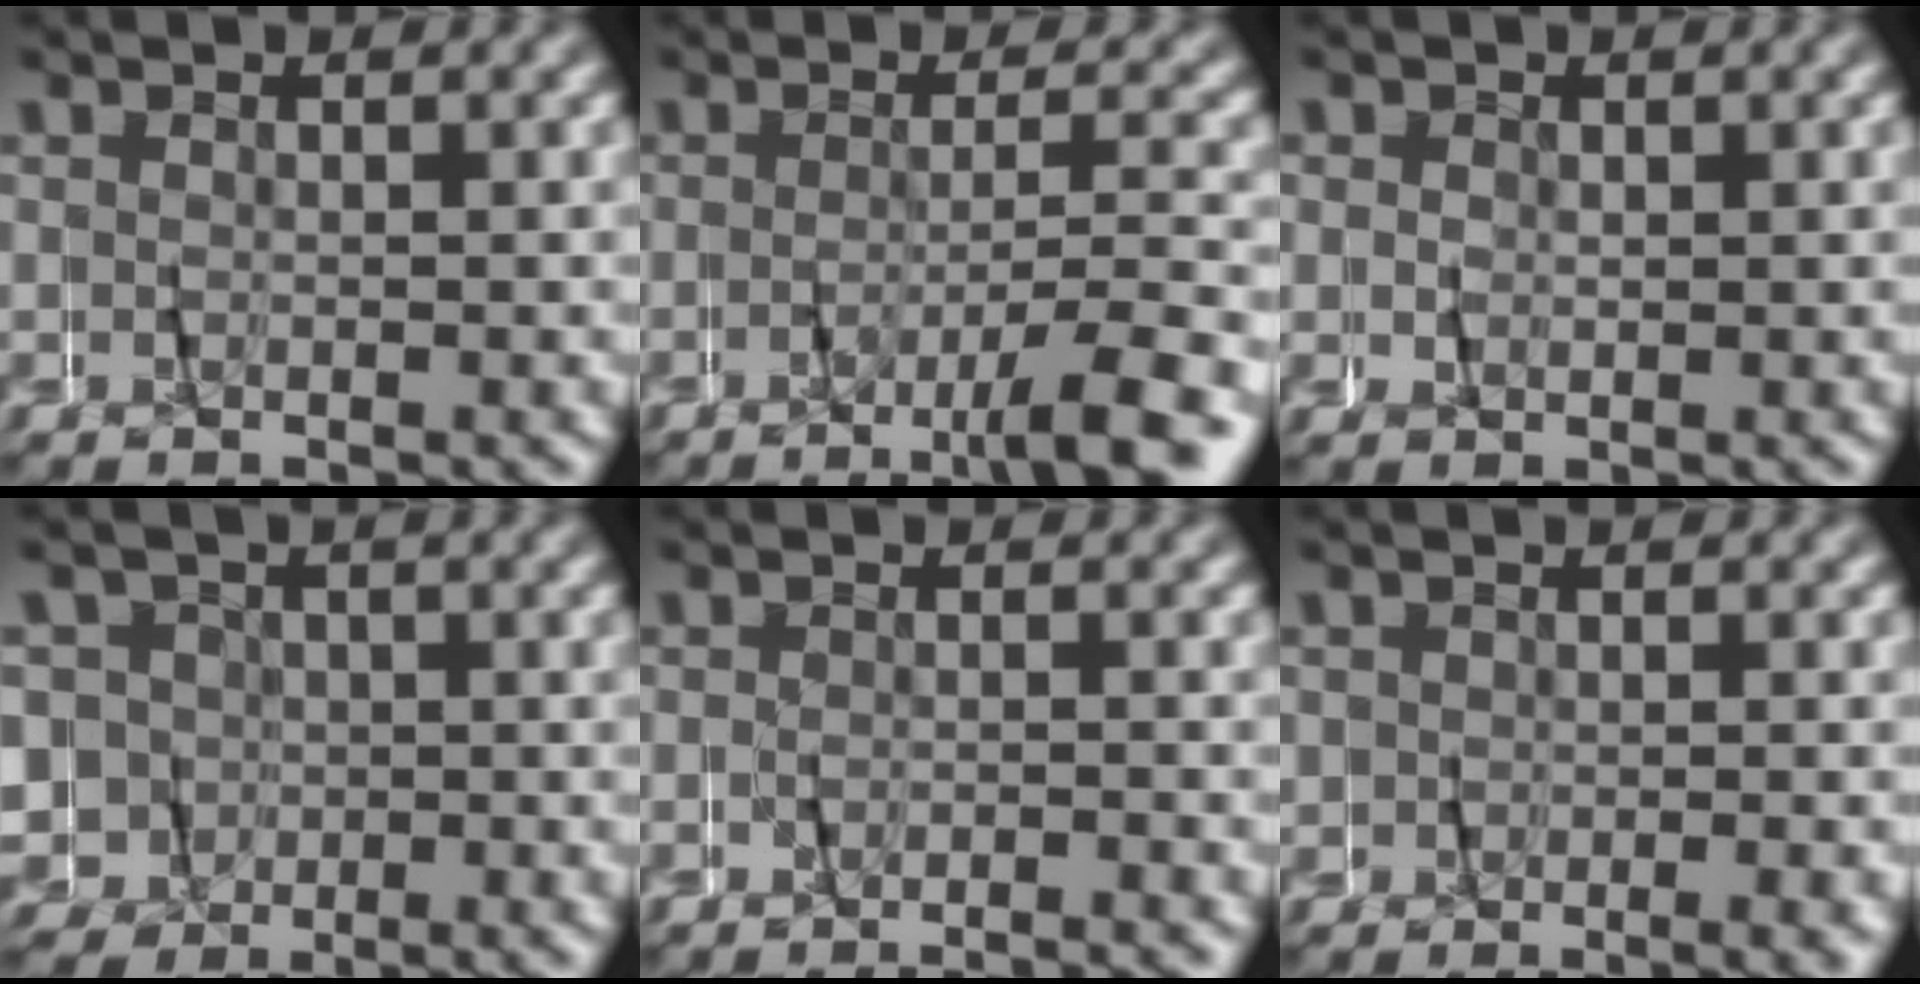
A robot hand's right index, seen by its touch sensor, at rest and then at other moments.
{"total": 5.3, "force": [-3.9, -0.4, 3.6], "torque": [-0.058, -0.003, -0.067]}
{"total": 1.1, "force": [0.6, 0.3, -0.8], "torque": [0.016, 0.001, 0.010]}
{"total": 10.1, "force": [-1.4, 9.6, 2.5], "torque": [-0.085, -0.036, -0.024]}
{"total": 2.1, "force": [-2.0, -0.4, -0.4], "torque": [0.010, 0.004, -0.039]}
{"total": 2.9, "force": [-0.1, 2.3, 1.7], "torque": [-0.035, 0.005, -0.006]}